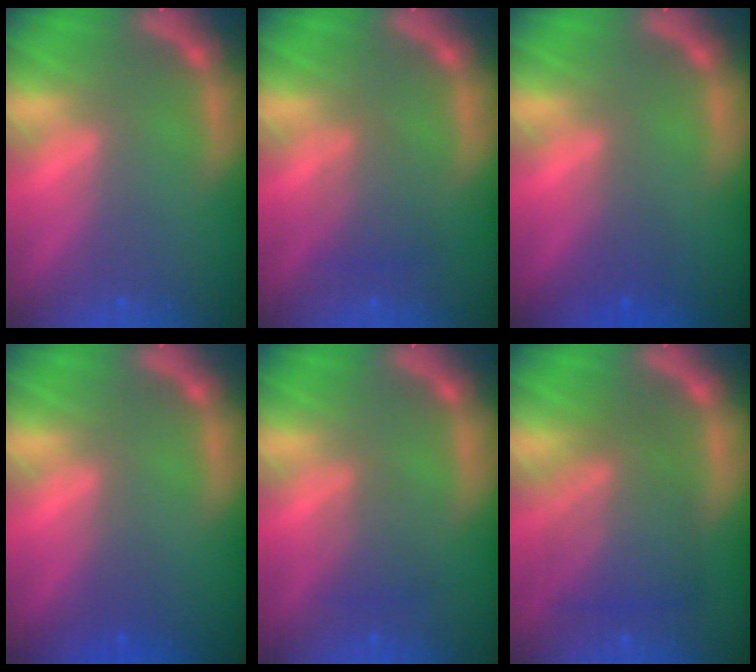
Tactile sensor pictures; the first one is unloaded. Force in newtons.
{"total": 2.5}
{"total": 1.5}
{"total": 1.0}
{"total": 2.0}
{"total": 6.5}